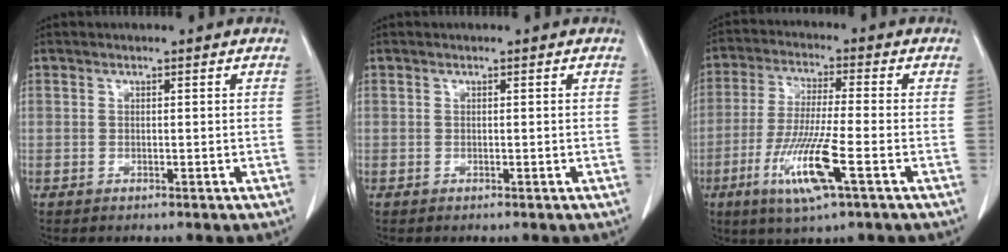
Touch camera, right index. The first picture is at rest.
{"total": 0.0}
{"total": 11.6, "force": [-4.7, 0.6, 10.6], "torque": [-0.215, -0.023, -0.087]}